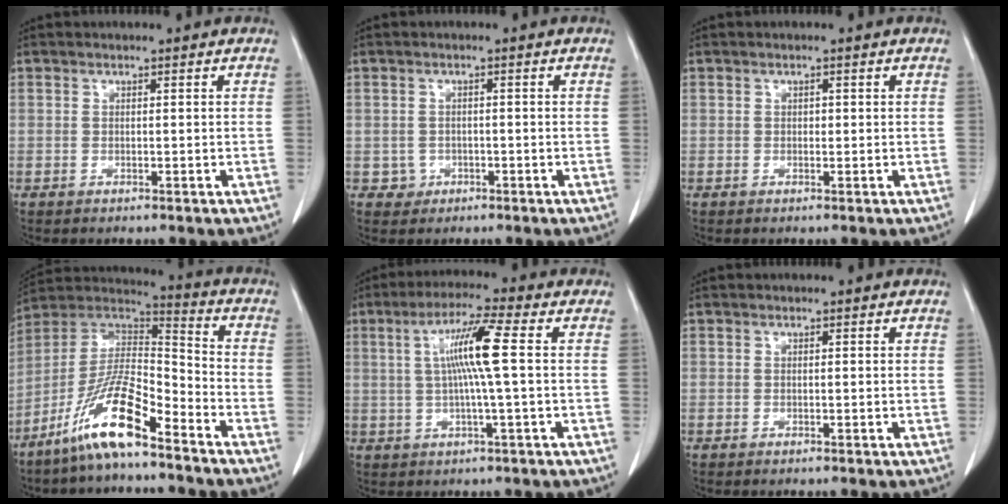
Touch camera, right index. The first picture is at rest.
{"total": 2.1, "force": [-0.7, 2.0, -0.1], "torque": [0.008, 0.010, -0.008]}
{"total": 0.5, "force": [0.1, 0.4, 0.3], "torque": [-0.004, 0.001, 0.002]}
{"total": 13.8, "force": [-9.0, 2.3, 10.2], "torque": [-0.202, 0.007, -0.168]}
{"total": 8.4, "force": [1.1, -0.8, 8.3], "torque": [-0.156, 0.008, 0.021]}
{"total": 0.0}